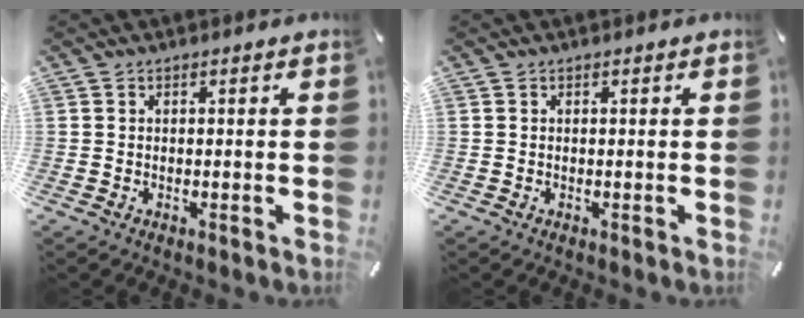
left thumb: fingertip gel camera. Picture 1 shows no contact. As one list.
[{"total": 0.0}]